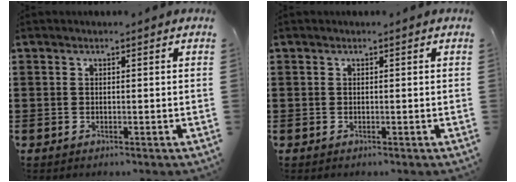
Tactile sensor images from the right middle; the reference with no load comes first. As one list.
[{"total": 0.0}]